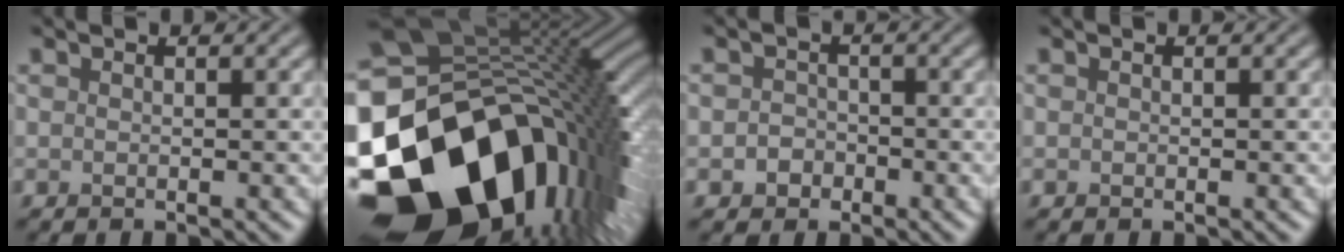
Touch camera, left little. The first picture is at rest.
{"total": 19.9, "force": [-7.8, 12.8, 13.1], "torque": [-0.283, -0.057, -0.111]}
{"total": 1.7, "force": [-0.7, 1.5, 0.5], "torque": [-0.003, 0.003, -0.017]}
{"total": 0.0}